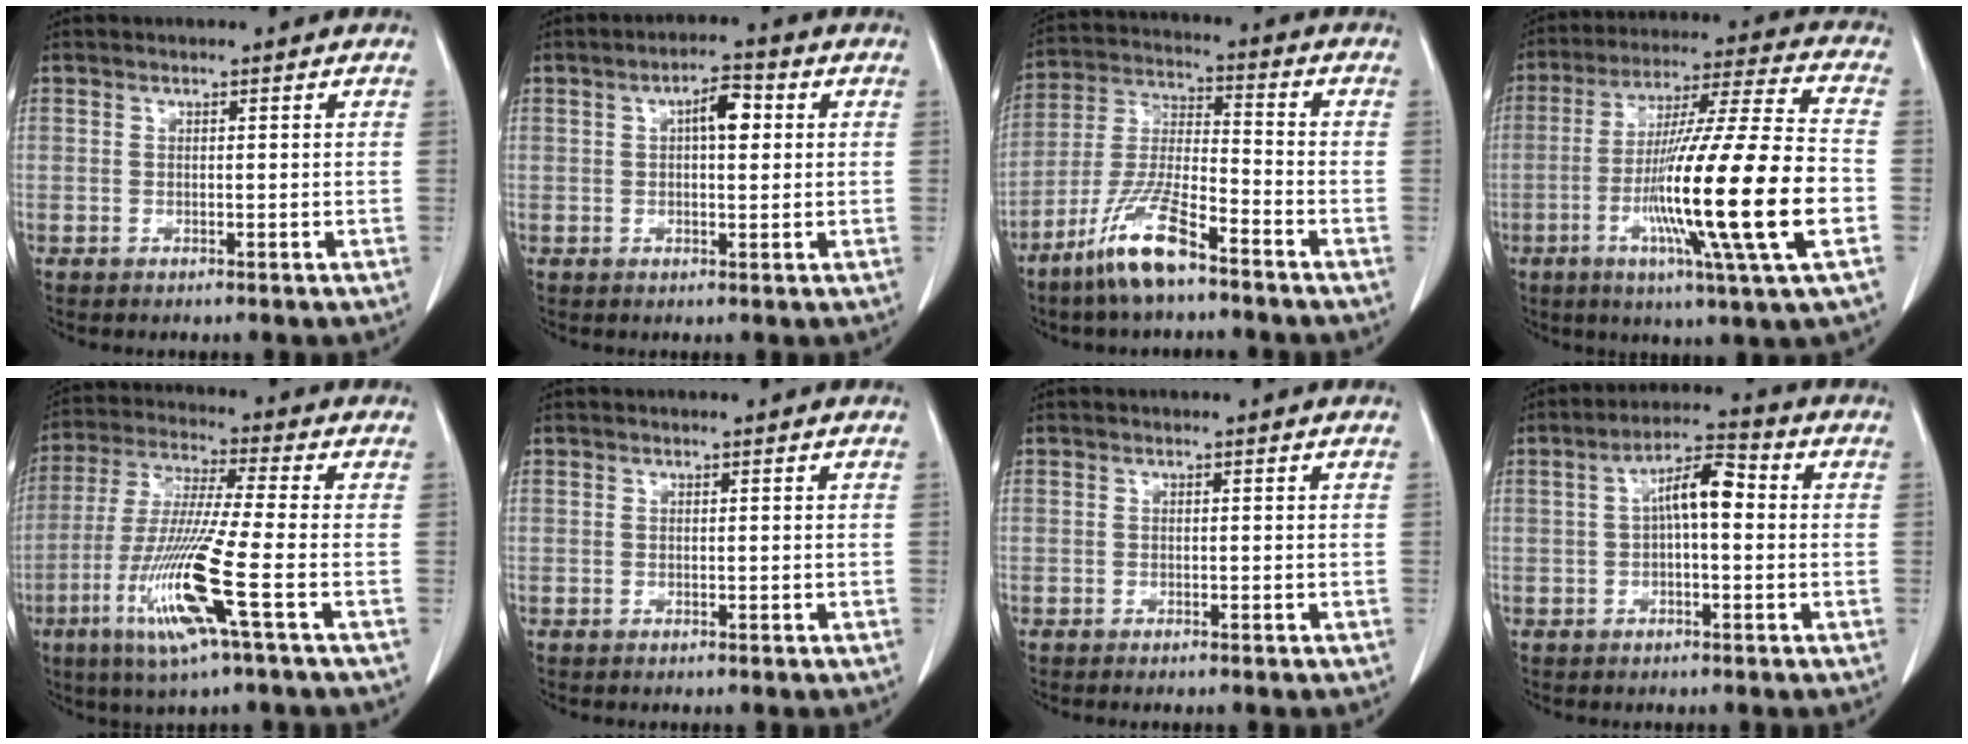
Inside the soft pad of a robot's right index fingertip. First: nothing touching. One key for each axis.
{"total": 4.7, "fx": 1.1, "fy": 1.7, "fz": 4.3, "tx": -0.069, "ty": 0.012, "tz": 0.016}
{"total": 11.1, "fx": -7.5, "fy": 1.7, "fz": 8.1, "tx": -0.170, "ty": -0.018, "tz": -0.146}
{"total": 22.1, "fx": -5.6, "fy": -0.7, "fz": 21.4, "tx": -0.369, "ty": -0.021, "tz": -0.107}
{"total": 13.9, "fx": -5.1, "fy": -0.7, "fz": 12.9, "tx": -0.269, "ty": -0.026, "tz": -0.104}
{"total": 0.0}
{"total": 0.5, "fx": -0.5, "fy": 0.0, "fz": 0.2, "tx": -0.007, "ty": -0.001, "tz": -0.008}
{"total": 6.7, "fx": 0.5, "fy": 2.0, "fz": 6.4, "tx": -0.114, "ty": 0.027, "tz": 0.005}